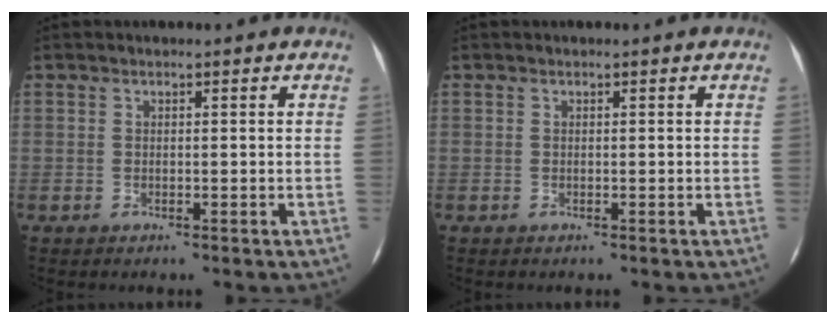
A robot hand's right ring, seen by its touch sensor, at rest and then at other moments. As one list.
[{"total": 0.0}]